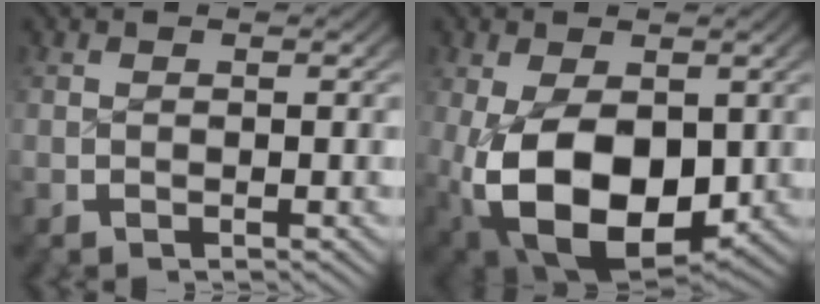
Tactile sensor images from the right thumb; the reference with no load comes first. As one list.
[{"total": 14.9, "force": [-3.2, 9.5, 11.1], "torque": [-0.241, -0.070, -0.013]}]